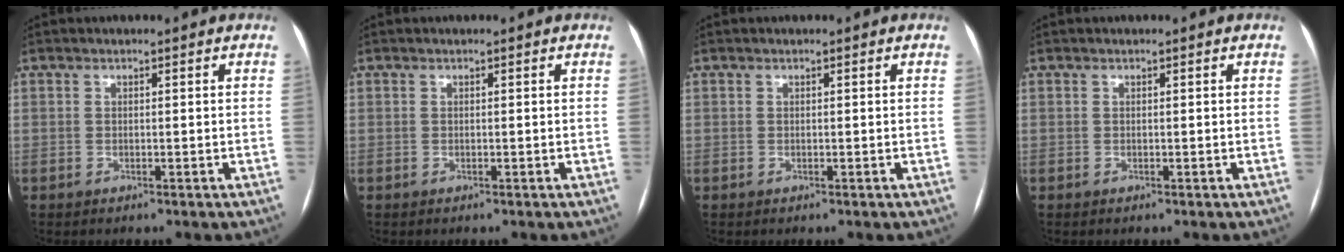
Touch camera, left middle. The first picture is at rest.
{"total": 0.0}
{"total": 0.0}
{"total": 0.0}